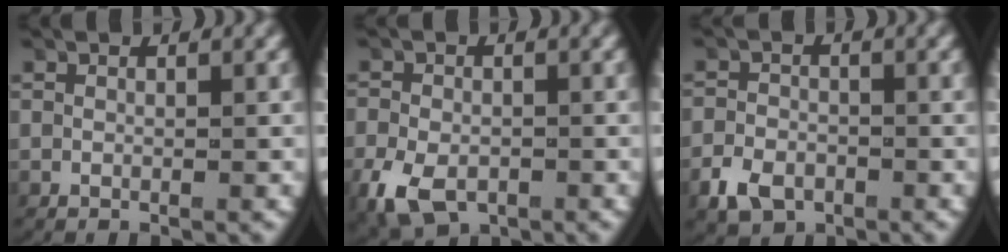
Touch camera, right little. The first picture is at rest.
{"total": 5.1, "force": [-2.5, 3.6, 2.6], "torque": [-0.070, -0.031, -0.028]}
{"total": 3.3, "force": [-2.2, 2.4, 1.0], "torque": [-0.025, -0.012, -0.036]}